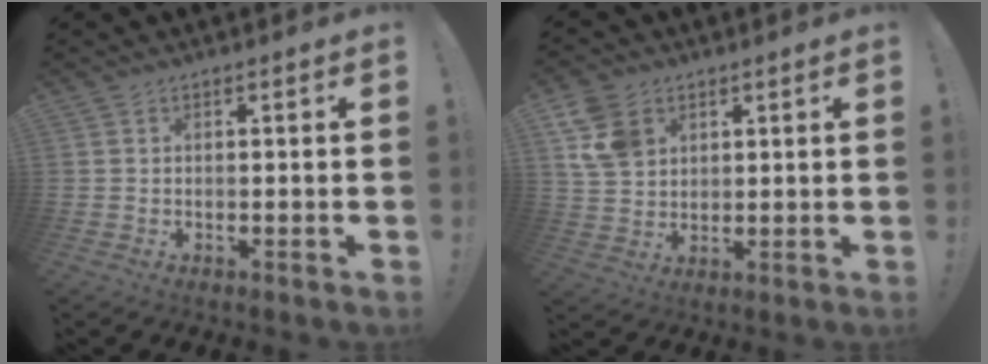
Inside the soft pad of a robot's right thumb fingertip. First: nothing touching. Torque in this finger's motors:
{"motor_torque": [1.13, 1.51, 1.00, 0.26, 0.06]}